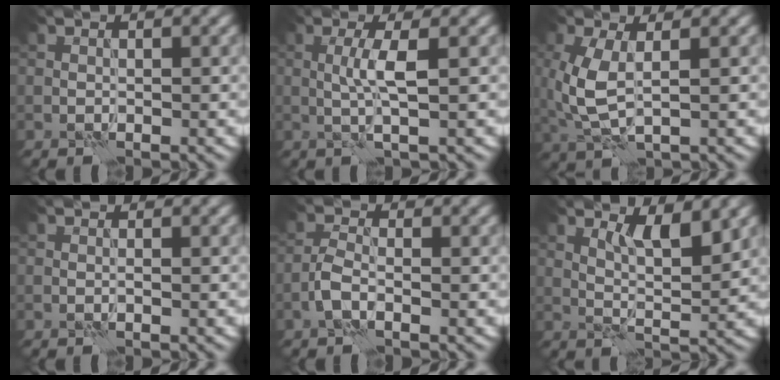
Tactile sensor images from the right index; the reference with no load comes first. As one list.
[{"total": 2.5, "force": [0.3, 0.2, 2.5], "torque": [-0.052, 0.004, 0.005]}, {"total": 4.5, "force": [0.5, 2.1, 4.0], "torque": [-0.110, 0.000, 0.011]}, {"total": 0.0}, {"total": 1.9, "force": [-1.0, 0.8, 1.4], "torque": [-0.032, 0.006, -0.025]}, {"total": 3.5, "force": [2.0, 0.8, 2.8], "torque": [-0.049, -0.007, 0.037]}]